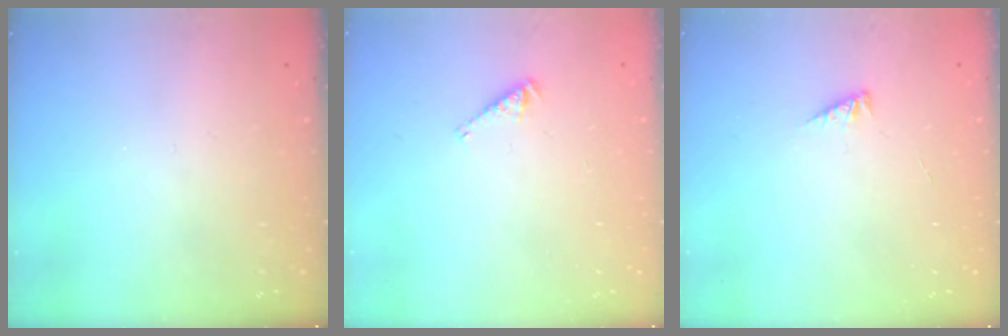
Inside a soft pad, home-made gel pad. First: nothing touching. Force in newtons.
{"total": 3.4, "press": 3.4, "slide": 0.4}
{"total": 3.2, "press": 3.2, "slide": 0.4}